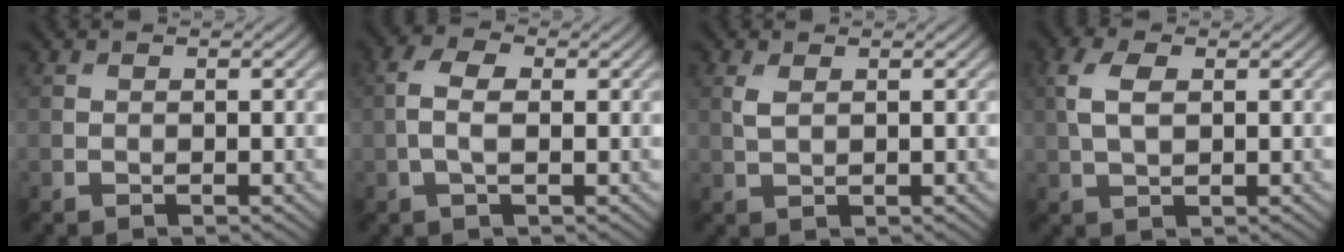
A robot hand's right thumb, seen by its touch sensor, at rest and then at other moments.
{"total": 3.4, "force": [-0.2, 1.7, 3.0], "torque": [-0.072, 0.005, -0.010]}
{"total": 1.7, "force": [0.7, 0.8, 1.3], "torque": [-0.037, 0.000, 0.017]}
{"total": 4.2, "force": [0.9, 2.3, 3.4], "torque": [-0.089, 0.004, 0.017]}